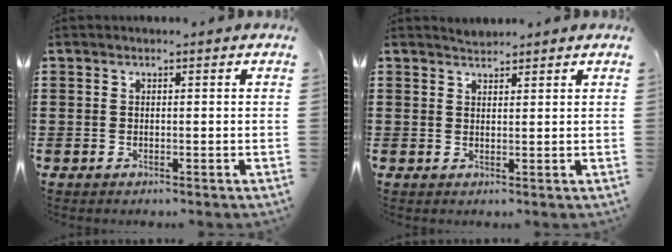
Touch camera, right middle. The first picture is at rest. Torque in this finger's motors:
{"motor_torque": [0.00, 0.00, 0.00, 0.00]}